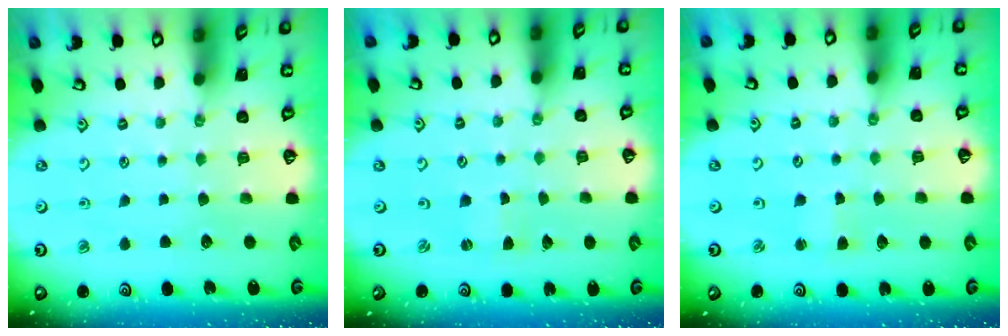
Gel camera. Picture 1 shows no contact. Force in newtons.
{"total": 0.9, "press": 0.9, "slide": 0.2}
{"total": 2.4, "press": 2.3, "slide": 0.3}